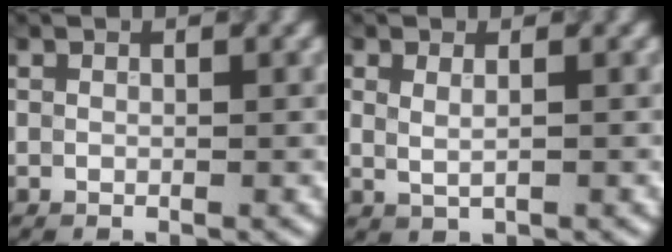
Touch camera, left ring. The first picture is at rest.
{"total": 1.2, "force": [0.4, 0.5, 1.0], "torque": [-0.019, -0.005, 0.010]}